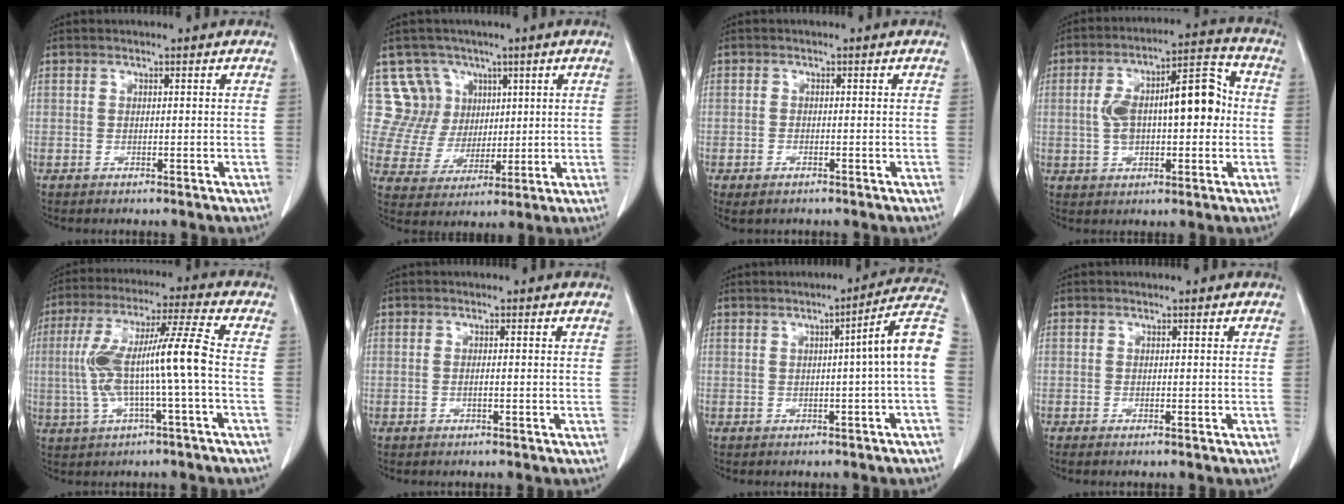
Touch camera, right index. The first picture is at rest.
{"total": 9.3, "force": [4.5, 8.1, -0.1], "torque": [0.005, 0.027, 0.089]}
{"total": 2.0, "force": [-1.3, 0.9, 1.2], "torque": [-0.026, -0.003, -0.014]}
{"total": 13.2, "force": [0.5, 4.9, 12.3], "torque": [-0.211, 0.042, 0.011]}
{"total": 12.2, "force": [-1.0, -0.1, 12.1], "torque": [-0.240, 0.024, -0.019]}
{"total": 0.7, "force": [-0.1, 0.0, 0.7], "torque": [-0.014, 0.001, -0.002]}
{"total": 7.7, "force": [-0.3, -1.3, 7.6], "torque": [-0.091, 0.016, -0.008]}
{"total": 1.1, "force": [-0.8, 0.1, 0.6], "torque": [-0.007, -0.003, -0.010]}